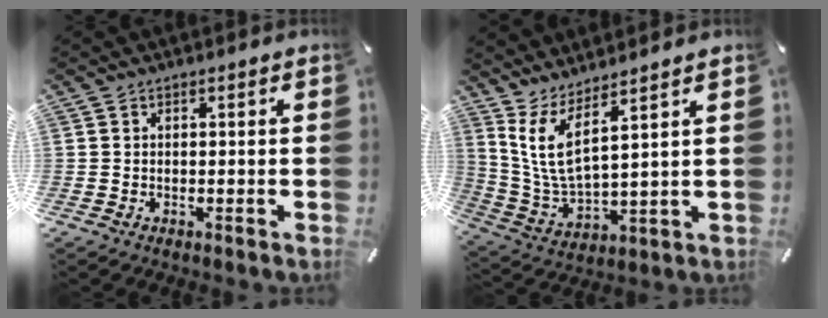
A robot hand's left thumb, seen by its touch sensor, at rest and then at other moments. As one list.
[{"total": 9.1, "force": [5.6, 2.8, 6.6], "torque": [-0.157, -0.028, 0.104]}]